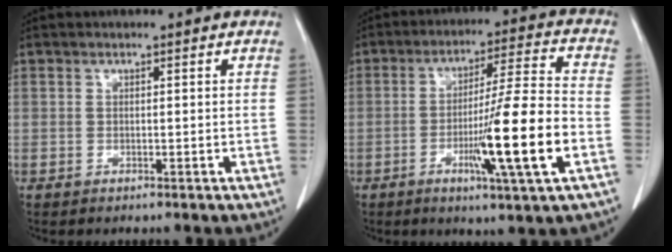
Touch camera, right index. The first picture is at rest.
{"total": 14.2, "force": [-4.3, -0.8, 13.6], "torque": [-0.227, -0.013, -0.075]}